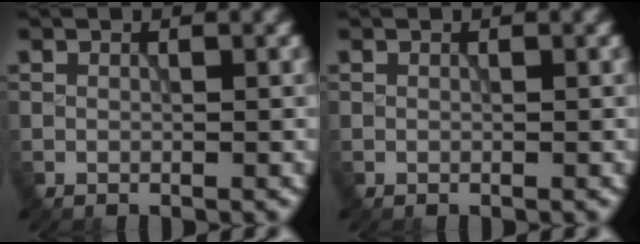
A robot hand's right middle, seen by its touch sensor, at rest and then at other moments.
{"total": 0.0}